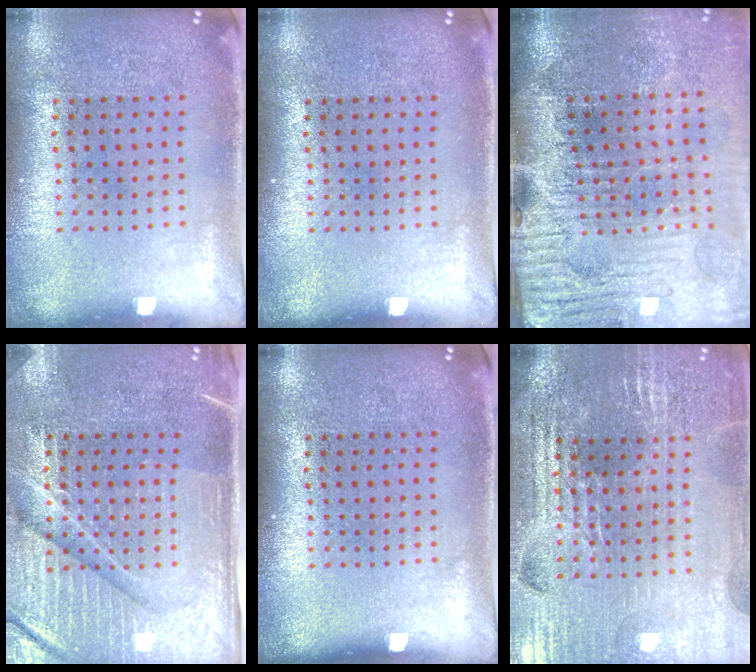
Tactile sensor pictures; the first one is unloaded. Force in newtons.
{"total": 0.0}
{"total": 4.6, "press": 4.0, "slide": 2.4}
{"total": 4.4, "press": 4.0, "slide": 2.0}
{"total": 0.0}
{"total": 3.2, "press": 3.2, "slide": 0.4}